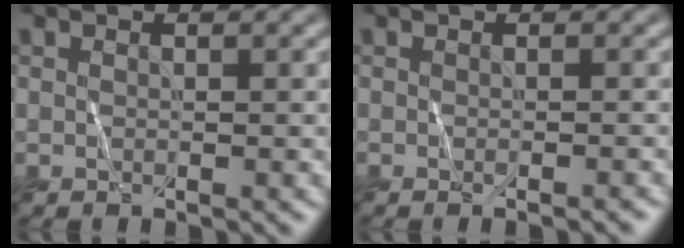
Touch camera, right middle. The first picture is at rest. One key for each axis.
{"total": 0.7, "fx": -0.6, "fy": 0.0, "fz": 0.3, "tx": -0.003, "ty": 0.000, "tz": -0.011}